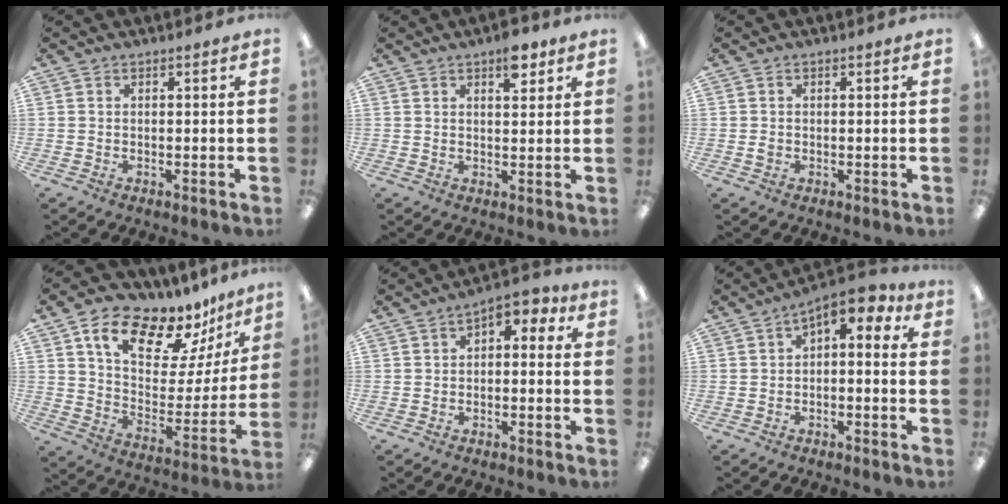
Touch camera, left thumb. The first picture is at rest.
{"total": 5.6, "force": [3.5, 2.4, 3.6], "torque": [-0.030, -0.020, 0.053]}
{"total": 1.0, "force": [-0.1, 0.9, 0.5], "torque": [-0.010, 0.004, -0.003]}
{"total": 17.3, "force": [12.8, 7.6, 8.8], "torque": [-0.144, -0.092, 0.218]}
{"total": 3.5, "force": [0.0, 2.4, 2.6], "torque": [-0.034, 0.002, -0.008]}
{"total": 6.4, "force": [2.0, 3.2, 5.2], "torque": [-0.069, -0.012, 0.027]}